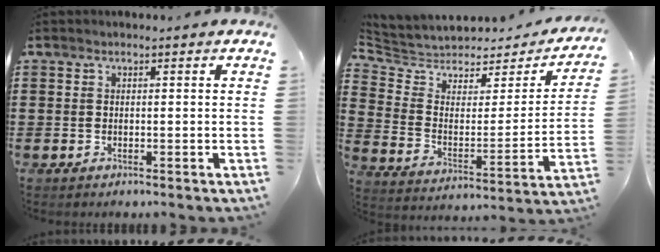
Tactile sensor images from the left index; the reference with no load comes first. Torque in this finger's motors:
{"motor_torque": [2.14, 0.00, -0.11, 0.06]}